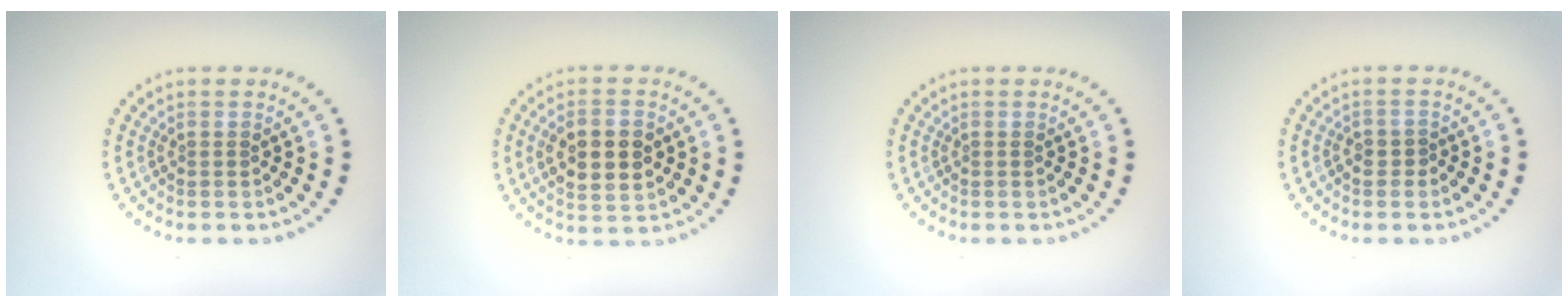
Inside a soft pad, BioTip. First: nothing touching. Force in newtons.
{"total": 4.9, "press": 4.9, "slide": 0.4}
{"total": 0.0}
{"total": 0.9, "press": 0.8, "slide": 0.5}